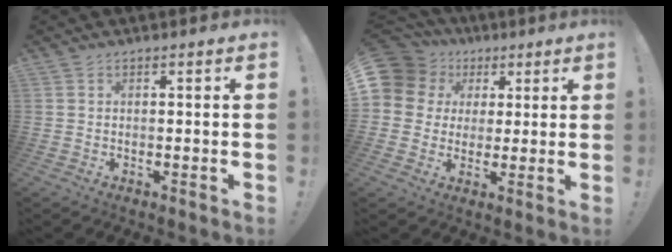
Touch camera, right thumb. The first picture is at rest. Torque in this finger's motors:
{"motor_torque": [1.69, 3.32, 0.80, -0.45, 0.48]}